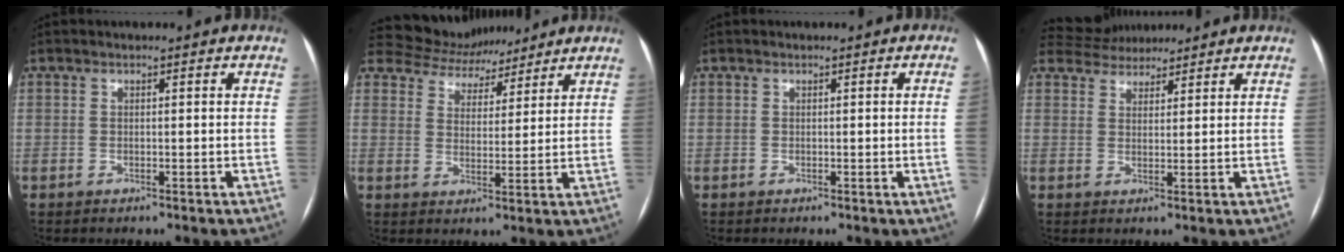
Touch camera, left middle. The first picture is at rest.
{"total": 10.4, "force": [9.6, 3.8, 1.4], "torque": [-0.022, 0.019, 0.156]}
{"total": 1.7, "force": [-0.2, -0.7, 1.6], "torque": [-0.019, 0.000, -0.003]}
{"total": 5.9, "force": [5.6, 1.9, 0.5], "torque": [-0.011, 0.029, 0.092]}